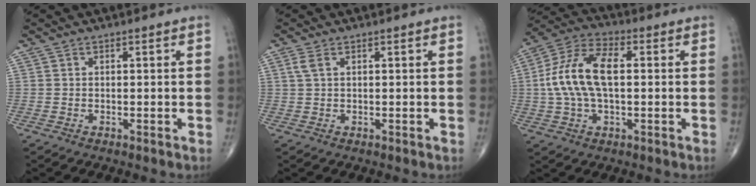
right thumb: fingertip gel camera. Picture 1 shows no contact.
{"total": 1.7, "force": [0.7, 0.7, 1.4], "torque": [-0.040, 0.011, 0.020]}
{"total": 14.0, "force": [1.0, 7.4, 11.8], "torque": [-0.240, 0.028, 0.012]}